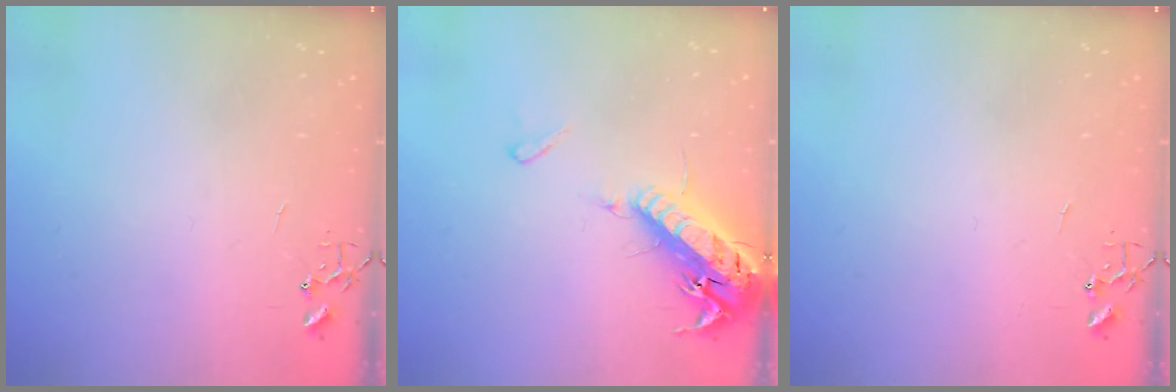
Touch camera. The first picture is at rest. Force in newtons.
{"total": 17.4, "press": 16.9, "slide": 4.1}
{"total": 0.0}